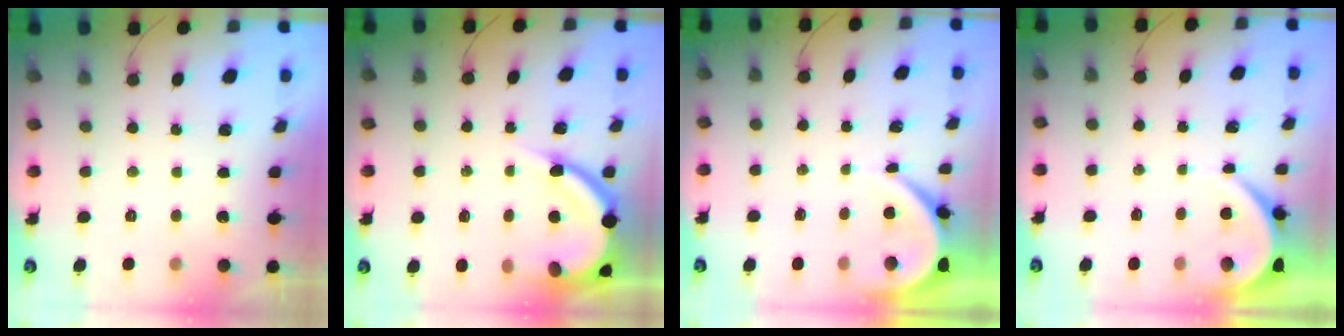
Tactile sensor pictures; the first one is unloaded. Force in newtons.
{"total": 11.9, "press": 11.9, "slide": 0.8}
{"total": 3.8, "press": 3.7, "slide": 0.4}
{"total": 3.8, "press": 3.8, "slide": 0.2}